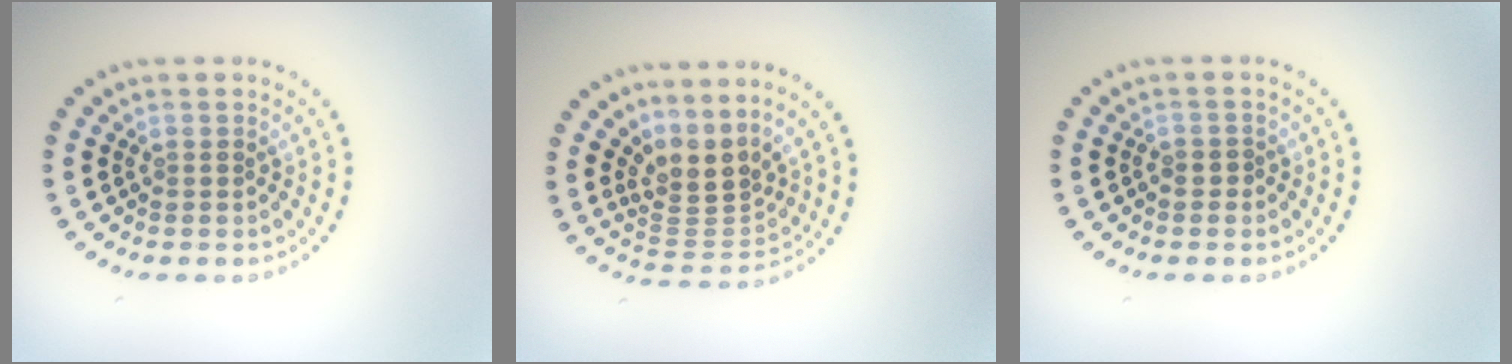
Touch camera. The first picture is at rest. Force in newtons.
{"total": 3.4, "press": 2.4, "slide": 2.4}
{"total": 0.8, "press": 0.5, "slide": 0.6}